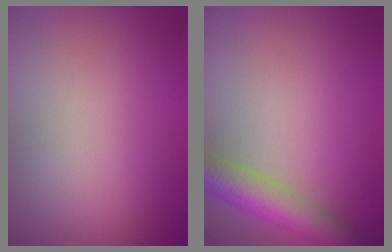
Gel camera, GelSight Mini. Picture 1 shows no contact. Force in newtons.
{"total": 5.8, "press": 5.8, "slide": 0.2}